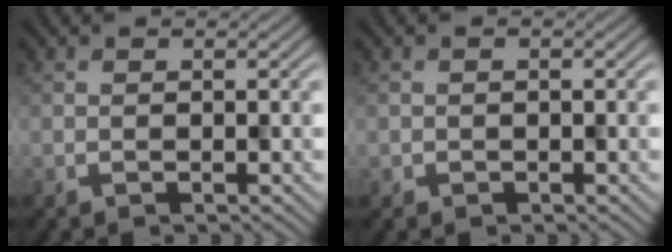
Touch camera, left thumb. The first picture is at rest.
{"total": 0.6, "force": [-0.1, 0.5, -0.2], "torque": [0.003, -0.001, -0.001]}